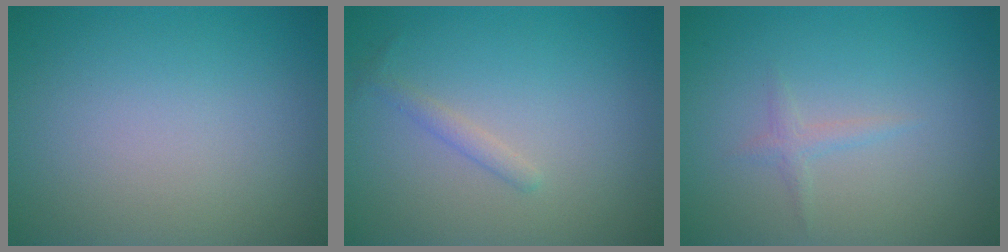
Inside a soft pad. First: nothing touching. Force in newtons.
{"total": 1.1, "press": 1.1, "slide": 0.1}
{"total": 1.0, "press": 1.0, "slide": 0.1}